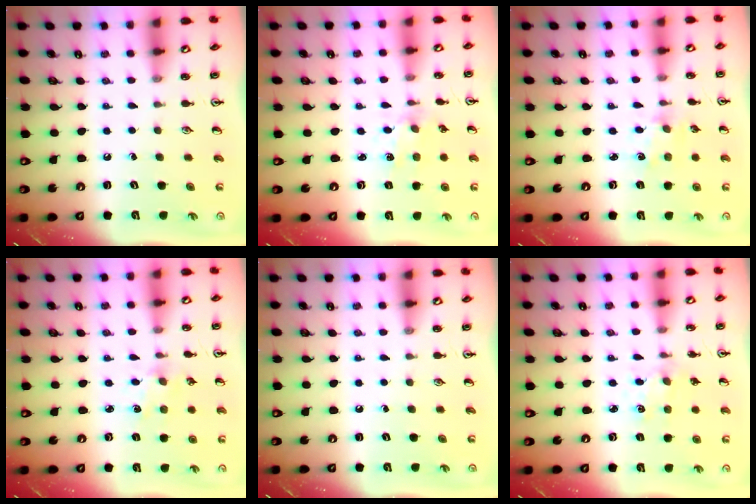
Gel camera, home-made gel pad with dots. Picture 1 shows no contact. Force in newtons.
{"total": 1.7, "press": 1.7, "slide": 0.3}
{"total": 1.0, "press": 1.0, "slide": 0.2}
{"total": 2.4, "press": 2.4, "slide": 0.3}
{"total": 0.0}
{"total": 1.8, "press": 1.8, "slide": 0.2}